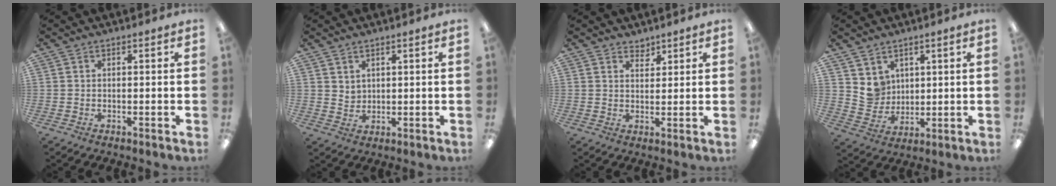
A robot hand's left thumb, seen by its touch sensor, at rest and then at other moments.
{"total": 2.8, "force": [2.1, 1.8, 0.1], "torque": [0.000, -0.012, 0.039]}
{"total": 2.8, "force": [2.5, 1.3, 0.2], "torque": [0.009, -0.019, 0.045]}
{"total": 6.7, "force": [4.1, 5.2, 0.3], "torque": [-0.021, -0.021, 0.081]}